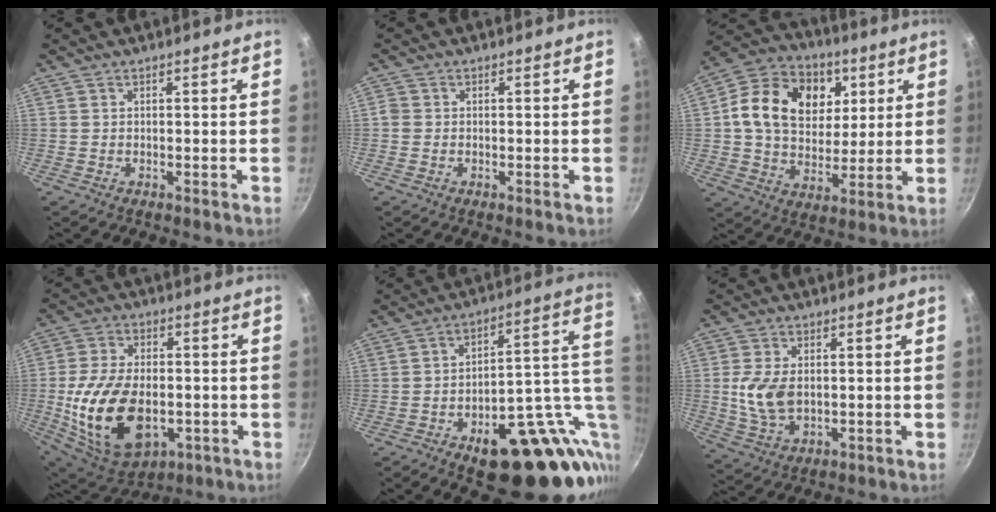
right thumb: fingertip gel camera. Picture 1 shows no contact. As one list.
[{"total": 1.6, "force": [-0.2, 1.4, 0.6], "torque": [-0.008, 0.006, -0.006]}, {"total": 19.2, "force": [5.1, 14.6, 11.4], "torque": [-0.175, 0.000, 0.078]}, {"total": 20.5, "force": [-3.7, 12.6, 15.8], "torque": [-0.287, 0.006, -0.047]}, {"total": 26.2, "force": [-7.0, 12.6, 21.8], "torque": [-0.233, 0.025, -0.085]}, {"total": 8.5, "force": [0.2, 5.4, 6.6], "torque": [-0.125, -0.007, 0.008]}]